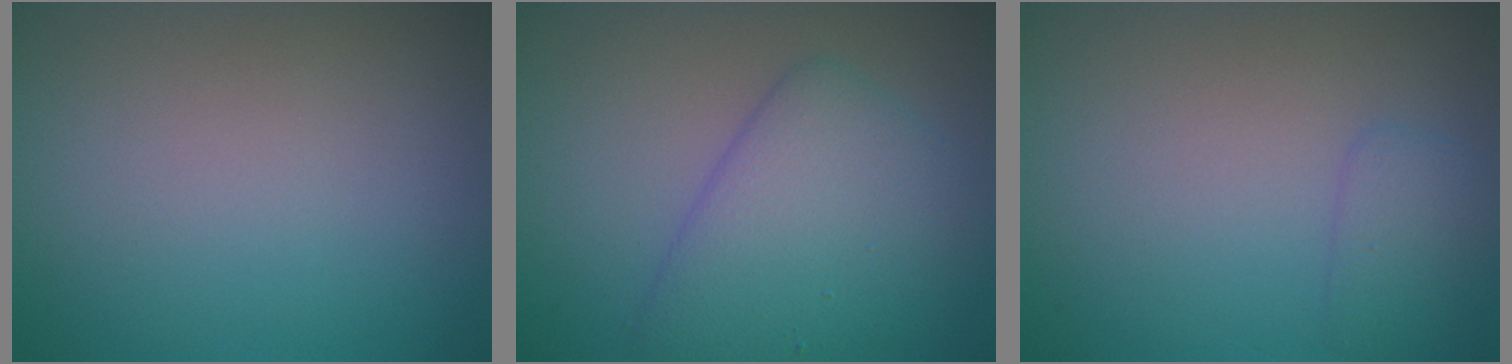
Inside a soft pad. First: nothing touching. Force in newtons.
{"total": 5.5, "press": 5.5, "slide": 0.2}
{"total": 1.6, "press": 1.6, "slide": 0.1}